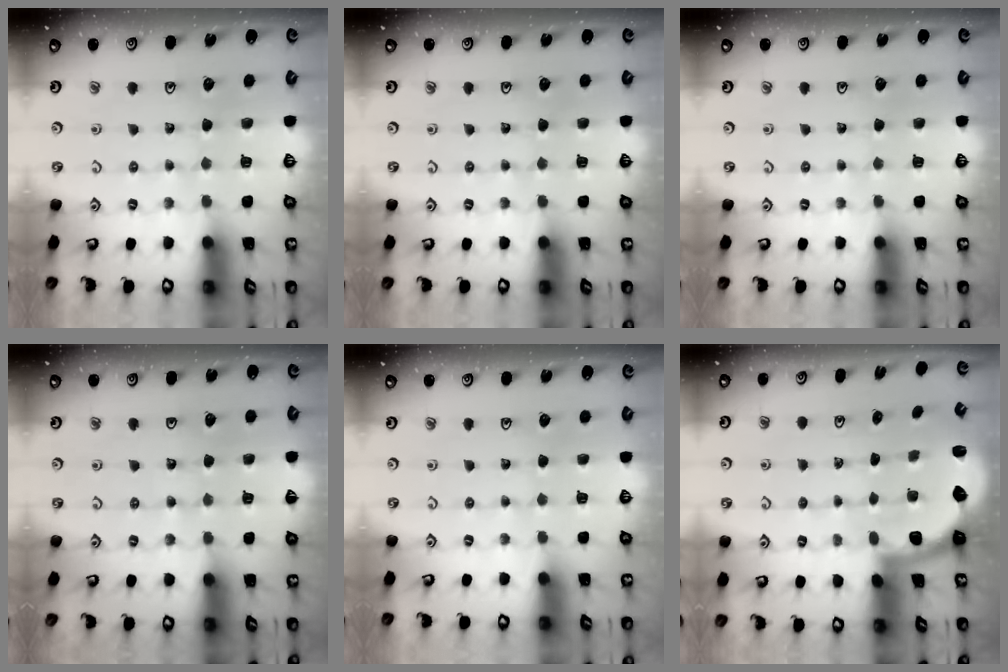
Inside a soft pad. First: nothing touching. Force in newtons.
{"total": 0.0}
{"total": 0.0}
{"total": 2.1, "press": 2.1, "slide": 0.2}
{"total": 0.0}
{"total": 2.2, "press": 2.1, "slide": 0.8}